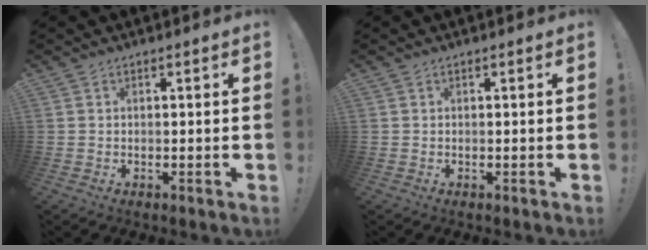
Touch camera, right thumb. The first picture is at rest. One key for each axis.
{"total": 0.0}